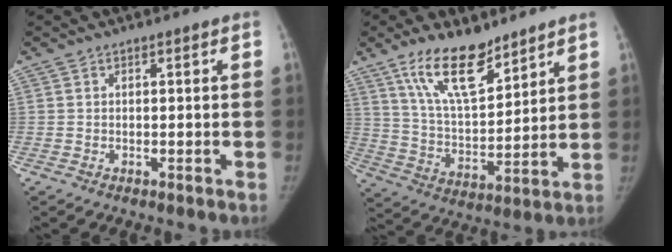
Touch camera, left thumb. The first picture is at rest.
{"total": 14.5, "force": [10.1, 5.5, 8.7], "torque": [-0.122, -0.064, 0.193]}